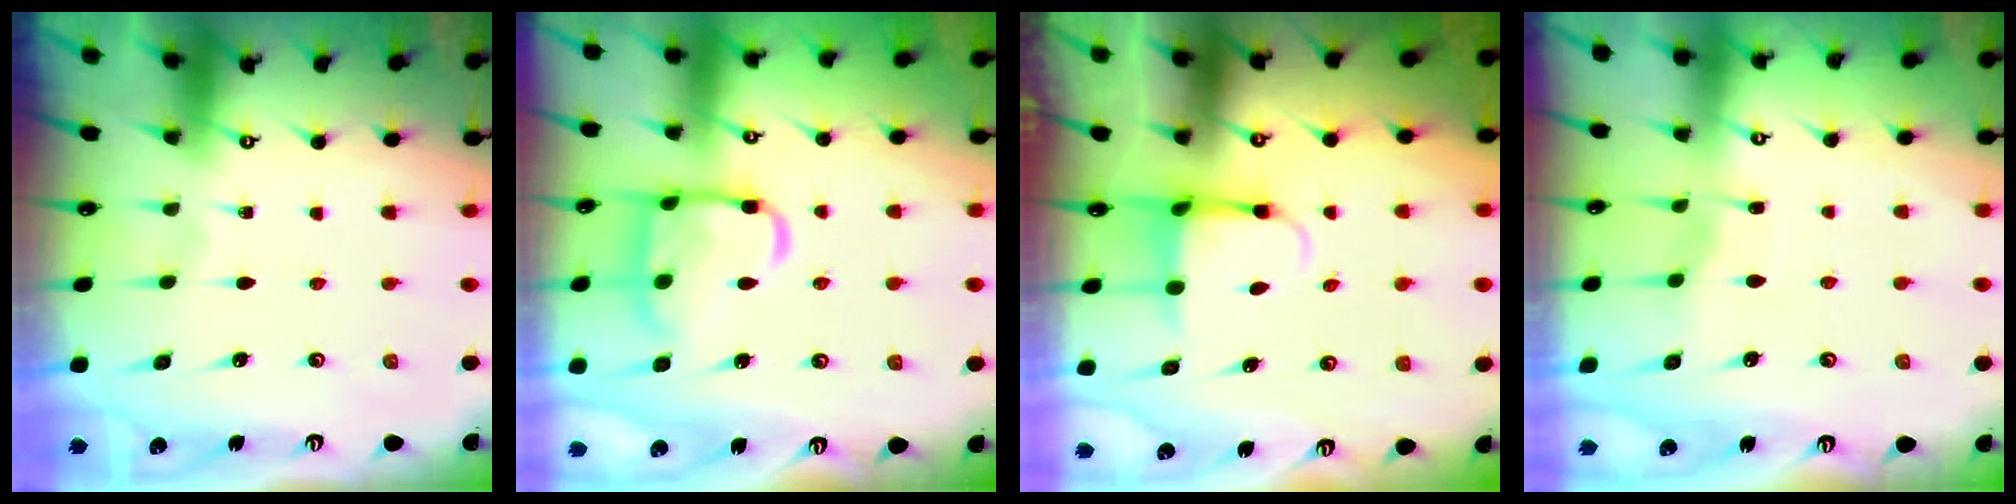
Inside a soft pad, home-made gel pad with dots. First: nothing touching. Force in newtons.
{"total": 13.8, "press": 13.7, "slide": 1.1}
{"total": 3.9, "press": 3.7, "slide": 1.2}
{"total": 4.1, "press": 4.1, "slide": 0.5}